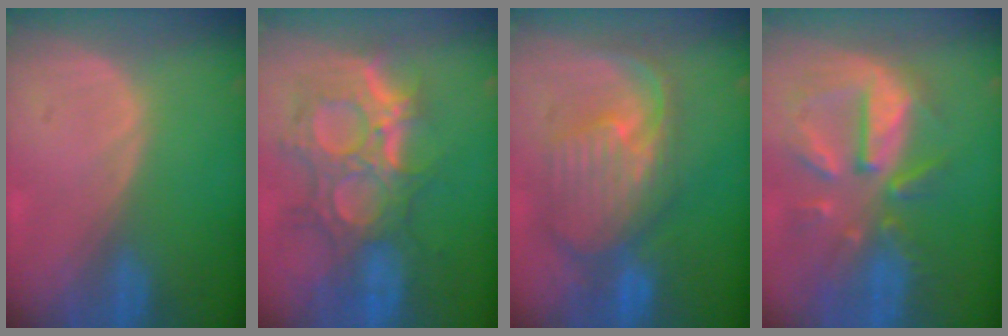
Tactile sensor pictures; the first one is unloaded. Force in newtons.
{"total": 12.1, "press": 10.8, "slide": 5.5}
{"total": 10.5, "press": 9.4, "slide": 4.7}
{"total": 10.7, "press": 9.5, "slide": 5.0}